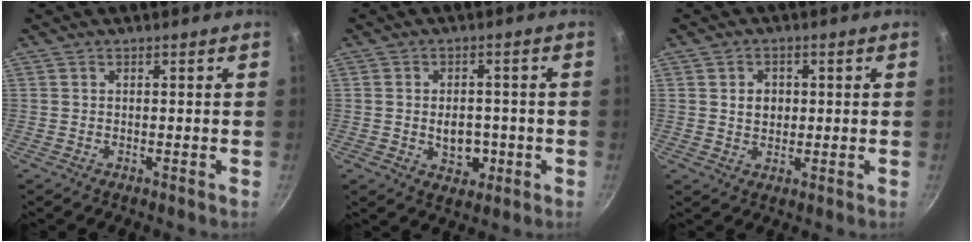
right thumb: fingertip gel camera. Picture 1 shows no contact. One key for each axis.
{"total": 6.4, "fx": -1.2, "fy": 4.7, "fz": 4.3, "tx": -0.037, "ty": 0.006, "tz": -0.010}
{"total": 4.1, "fx": 0.7, "fy": 3.3, "fz": 2.3, "tx": -0.020, "ty": 0.001, "tz": 0.012}